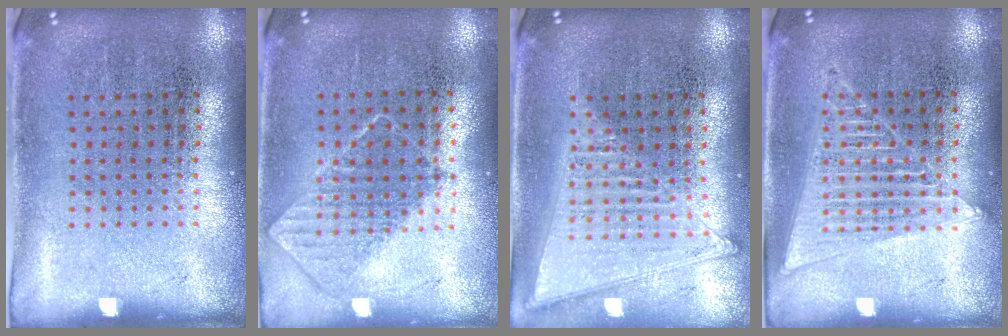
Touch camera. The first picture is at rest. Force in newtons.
{"total": 0.8, "press": 0.7, "slide": 0.2}
{"total": 1.4, "press": 1.3, "slide": 0.3}
{"total": 1.4, "press": 1.4, "slide": 0.1}